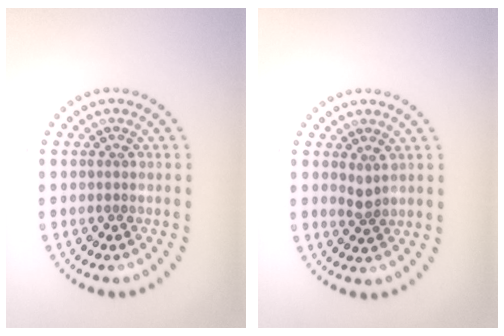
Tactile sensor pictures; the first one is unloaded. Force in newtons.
{"total": 1.3, "press": 1.0, "slide": 0.7}